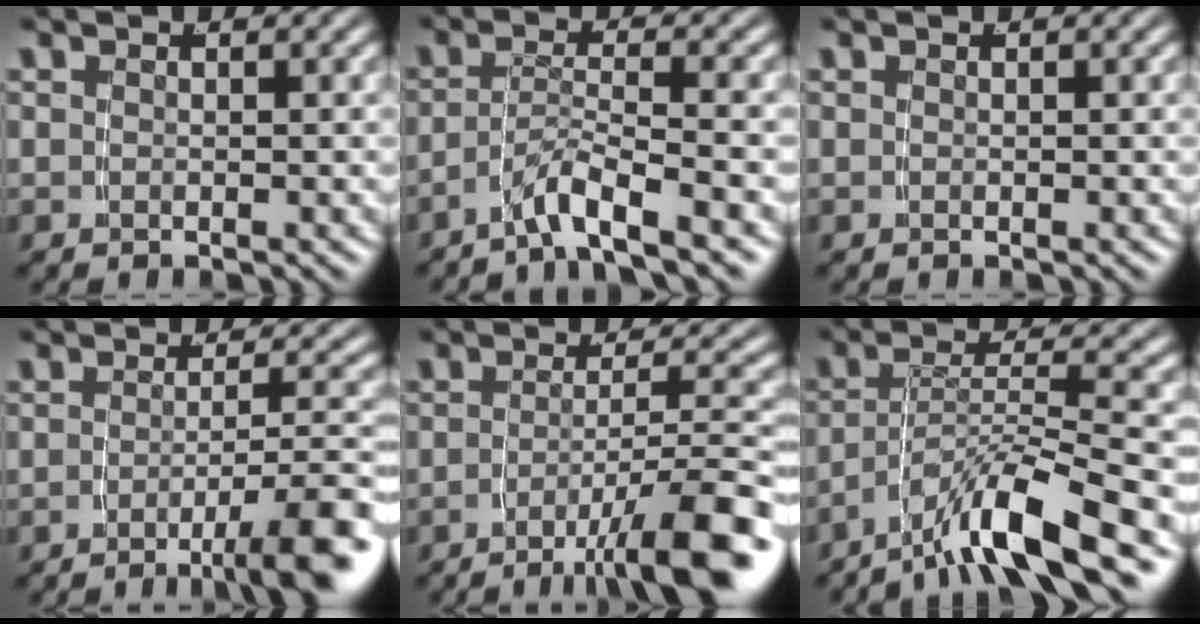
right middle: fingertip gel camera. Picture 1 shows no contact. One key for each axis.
{"total": 3.8, "fx": -2.9, "fy": 0.0, "fz": 2.4, "tx": -0.039, "ty": -0.007, "tz": -0.043}
{"total": 0.0}
{"total": 6.9, "fx": -4.2, "fy": 0.8, "fz": 5.4, "tx": -0.069, "ty": -0.005, "tz": -0.063}
{"total": 8.6, "fx": -5.3, "fy": 1.5, "fz": 6.6, "tx": -0.089, "ty": -0.018, "tz": -0.071}
{"total": 6.4, "fx": -3.9, "fy": 1.4, "fz": 4.8, "tx": -0.074, "ty": -0.007, "tz": -0.059}